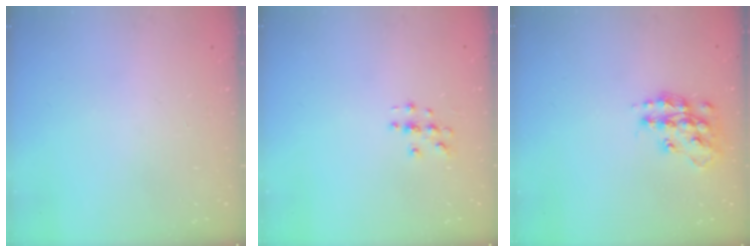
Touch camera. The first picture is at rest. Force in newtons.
{"total": 3.4, "press": 3.4, "slide": 0.2}
{"total": 14.6, "press": 14.6, "slide": 0.8}